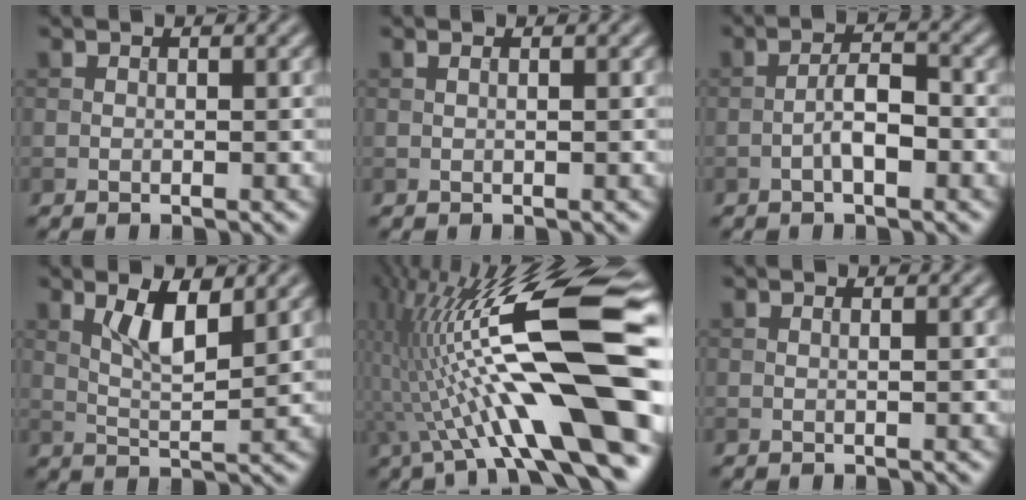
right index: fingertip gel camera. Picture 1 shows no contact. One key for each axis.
{"total": 0.6, "fx": 0.2, "fy": 0.2, "fz": 0.6, "tx": -0.012, "ty": 0.002, "tz": -0.001}
{"total": 3.1, "fx": -1.1, "fy": 0.9, "fz": 2.7, "tx": -0.048, "ty": 0.009, "tz": -0.025}
{"total": 4.1, "fx": 1.8, "fy": 1.2, "fz": 3.5, "tx": -0.070, "ty": -0.002, "tz": 0.035}
{"total": 16.4, "fx": -1.2, "fy": 3.3, "fz": 16.0, "tx": -0.263, "ty": 0.026, "tz": -0.019}
{"total": 0.6, "fx": 0.2, "fy": 0.2, "fz": 0.5, "tx": -0.005, "ty": 0.002, "tz": -0.002}